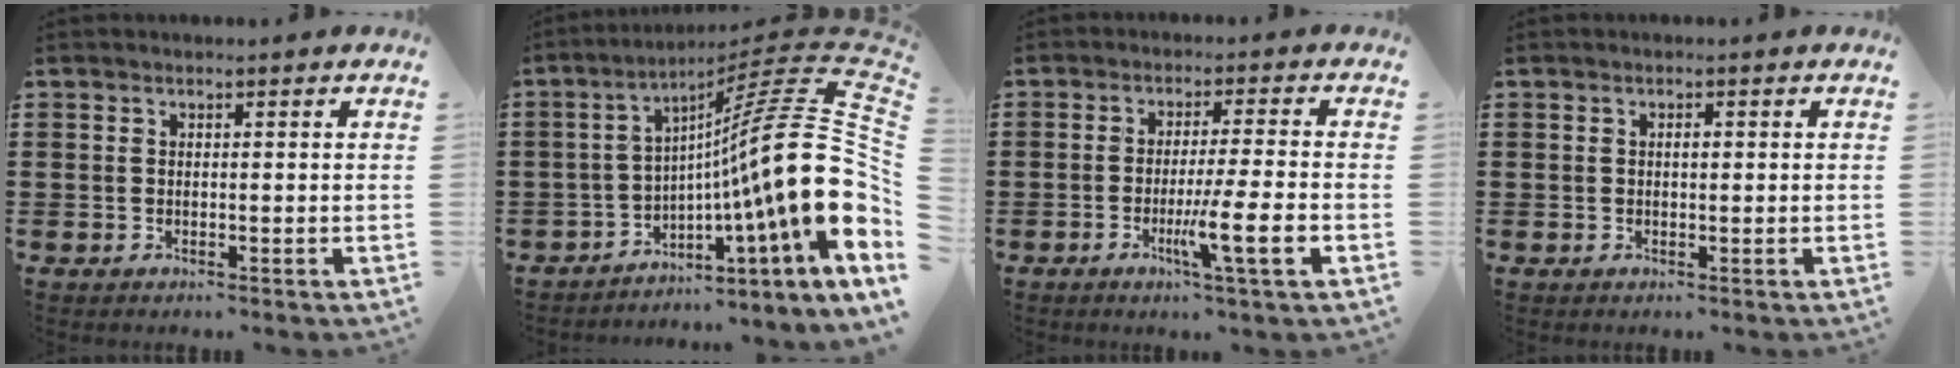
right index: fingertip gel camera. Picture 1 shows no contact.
{"total": 20.0, "force": [0.7, 3.6, 19.7], "torque": [-0.317, -0.046, -0.007]}
{"total": 7.9, "force": [-2.7, -0.3, 7.4], "torque": [-0.126, -0.016, -0.047]}
{"total": 1.0, "force": [0.1, 0.3, 0.9], "torque": [-0.018, -0.001, 0.001]}